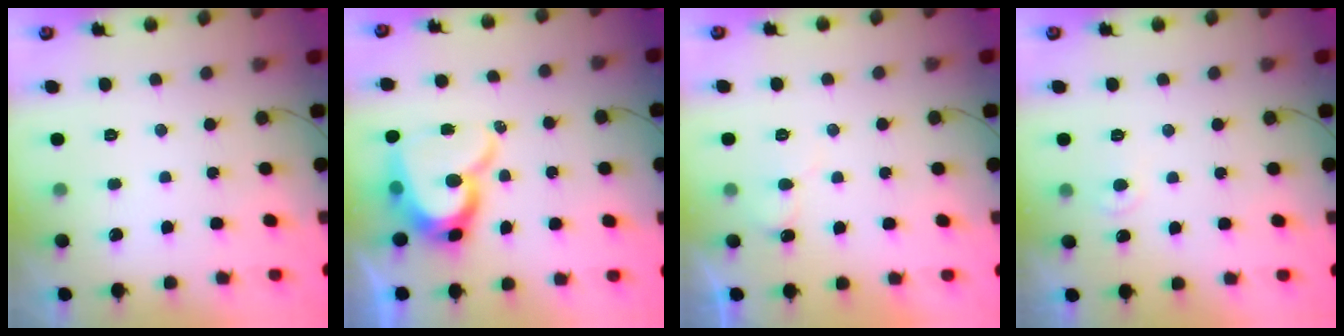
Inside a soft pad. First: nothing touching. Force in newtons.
{"total": 13.9, "press": 13.9, "slide": 1.3}
{"total": 6.1, "press": 6.1, "slide": 0.4}
{"total": 3.6, "press": 3.6, "slide": 0.4}